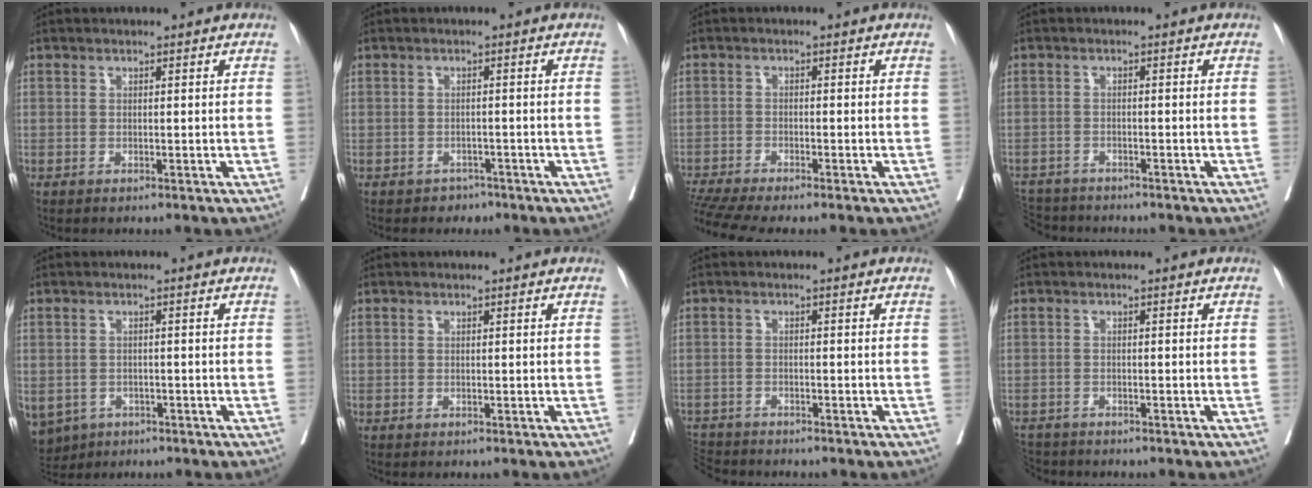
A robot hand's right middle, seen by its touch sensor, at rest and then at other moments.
{"total": 1.7, "force": [-1.3, 1.2, 0.0], "torque": [-0.006, 0.005, -0.020]}
{"total": 7.6, "force": [-6.5, -0.3, 3.8], "torque": [-0.065, -0.009, -0.111]}
{"total": 7.1, "force": [-6.5, 2.4, 1.6], "torque": [-0.037, -0.005, -0.107]}
{"total": 8.4, "force": [-4.4, 6.7, 2.6], "torque": [-0.073, -0.002, -0.059]}
{"total": 0.0}
{"total": 5.7, "force": [-5.5, 1.2, 0.9], "torque": [-0.017, -0.011, -0.096]}
{"total": 4.1, "force": [-3.9, 1.3, 0.4], "torque": [-0.006, -0.011, -0.068]}